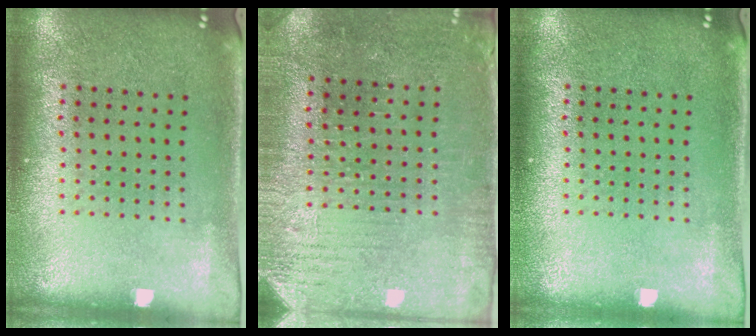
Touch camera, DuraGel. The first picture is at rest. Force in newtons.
{"total": 3.0, "press": 2.9, "slide": 0.7}
{"total": 0.0}